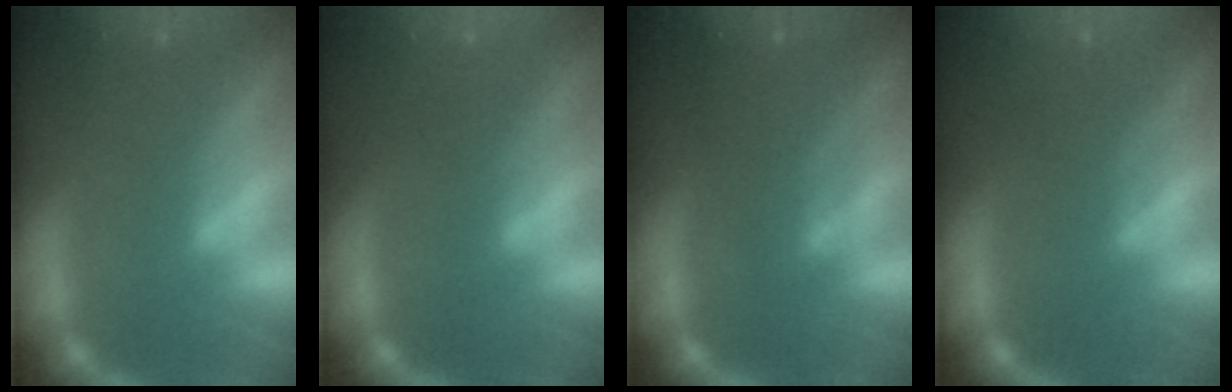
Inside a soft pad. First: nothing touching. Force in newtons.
{"total": 1.0}
{"total": 4.6}
{"total": 2.0}